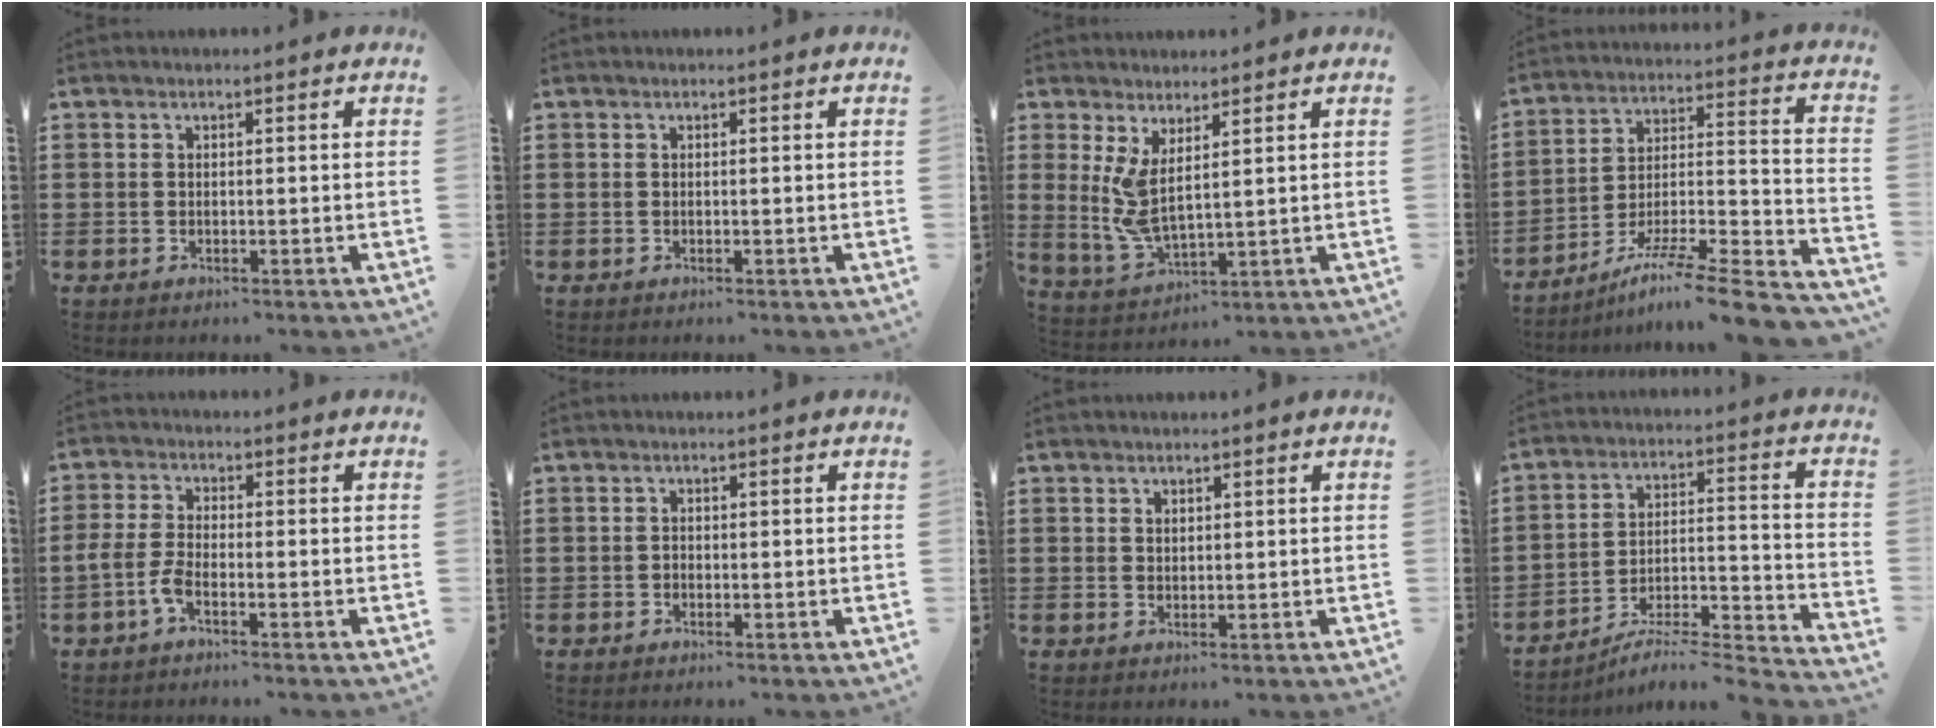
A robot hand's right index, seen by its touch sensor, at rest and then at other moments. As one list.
[{"total": 0.0}, {"total": 5.5, "force": [2.4, 1.5, 4.7], "torque": [-0.118, -0.019, 0.040]}, {"total": 9.3, "force": [-7.2, -0.1, 5.8], "torque": [-0.091, -0.003, -0.145]}, {"total": 3.8, "force": [-1.9, 1.1, 3.1], "torque": [-0.092, -0.010, -0.045]}, {"total": 0.6, "force": [-0.4, 0.4, 0.2], "torque": [-0.006, 0.002, -0.008]}, {"total": 1.0, "force": [0.8, 0.6, 0.2], "torque": [-0.006, 0.002, 0.016]}, {"total": 4.0, "force": [-3.7, 0.1, 1.4], "torque": [-0.028, -0.020, -0.080]}]